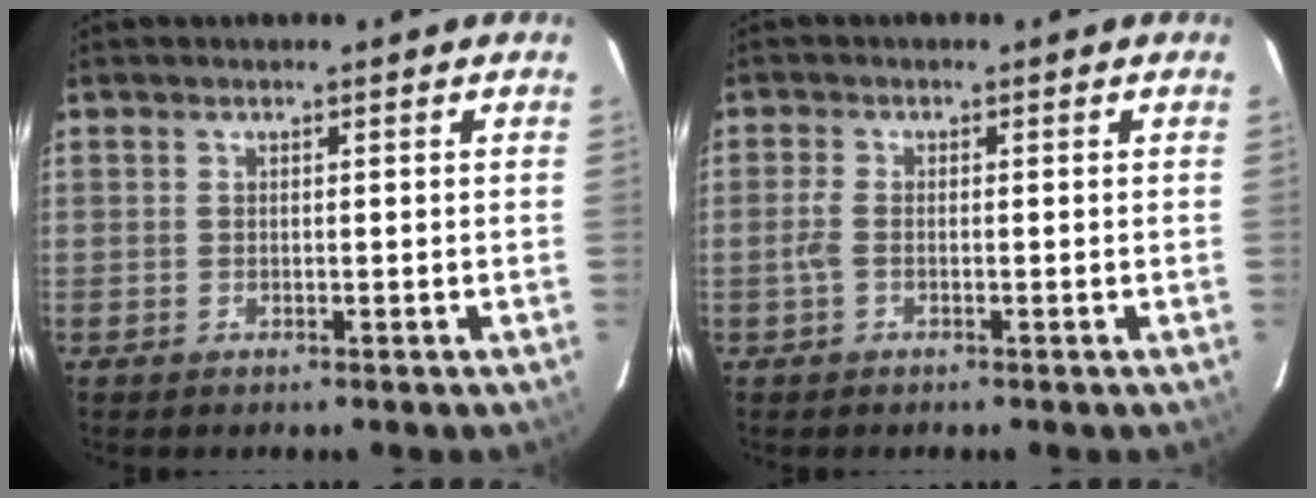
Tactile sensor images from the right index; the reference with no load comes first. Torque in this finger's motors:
{"motor_torque": [0.31, 0.02, 0.15, 0.05]}